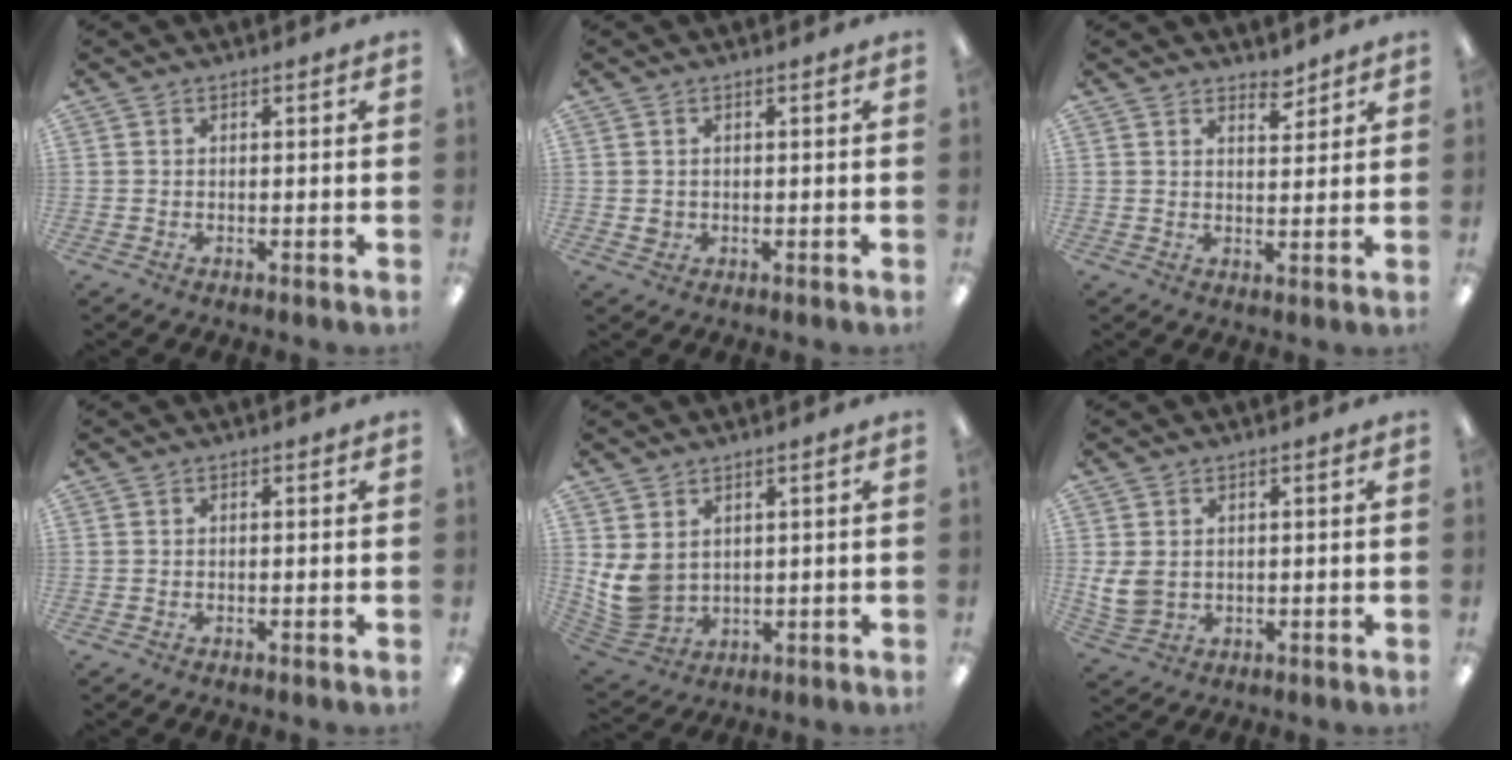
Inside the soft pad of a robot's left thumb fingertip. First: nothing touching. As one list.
[{"total": 1.5, "force": [0.4, 1.4, 0.3], "torque": [-0.007, 0.004, 0.007]}, {"total": 3.8, "force": [3.4, 1.5, 0.9], "torque": [0.003, -0.023, 0.058]}, {"total": 0.0}, {"total": 8.3, "force": [2.2, 6.6, 4.5], "torque": [-0.121, -0.009, 0.046]}, {"total": 5.2, "force": [1.5, 4.2, 2.6], "torque": [-0.057, -0.003, 0.030]}]